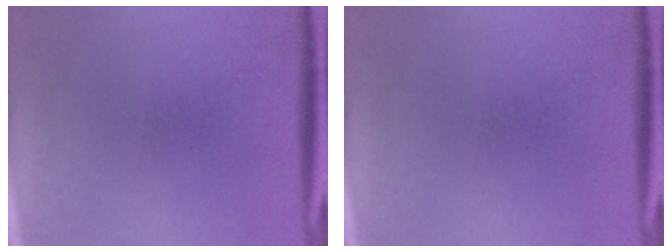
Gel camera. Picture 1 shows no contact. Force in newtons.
{"total": 0.0}